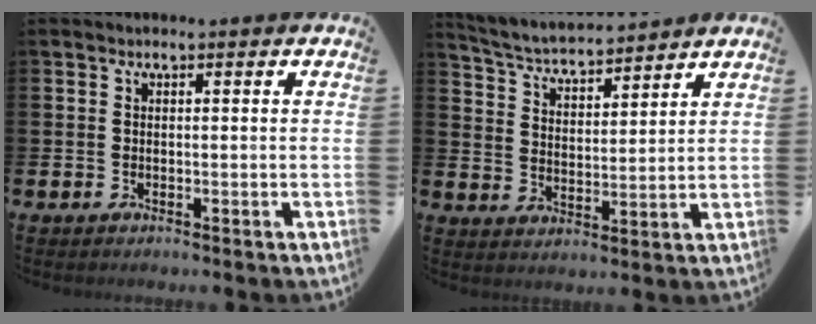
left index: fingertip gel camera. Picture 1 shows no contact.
{"total": 4.6, "force": [4.6, 0.4, 0.6], "torque": [-0.034, -0.036, 0.078]}